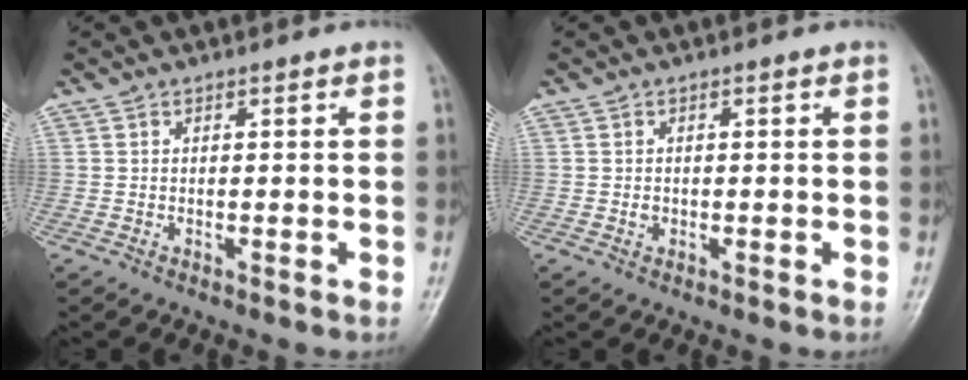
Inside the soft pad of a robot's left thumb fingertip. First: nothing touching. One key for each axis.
{"total": 0.9, "fx": -0.2, "fy": 0.8, "fz": 0.5, "tx": -0.005, "ty": 0.001, "tz": -0.002}